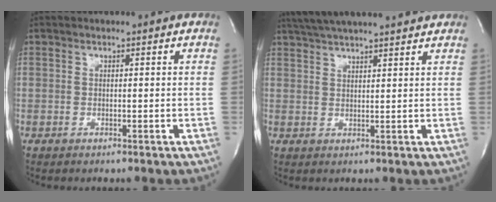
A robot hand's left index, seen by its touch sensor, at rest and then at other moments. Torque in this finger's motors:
{"motor_torque": [0.58, -0.56, 0.12, 0.07]}